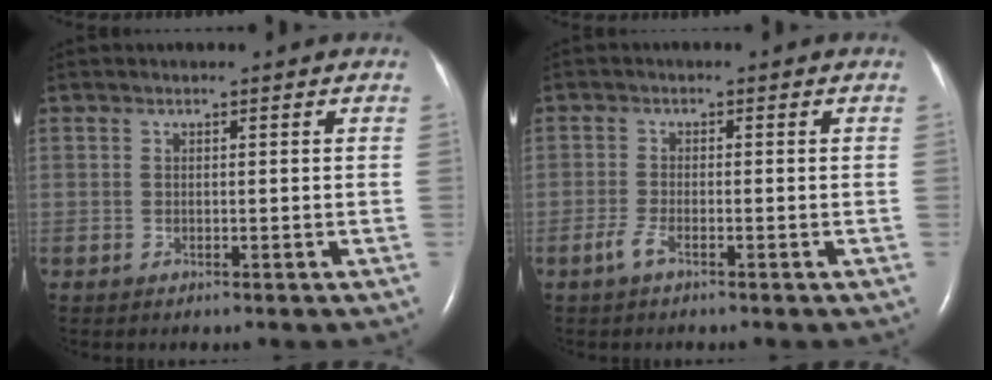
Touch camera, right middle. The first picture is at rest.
{"total": 1.8, "force": [-1.2, 0.2, 1.4], "torque": [-0.039, -0.004, -0.028]}